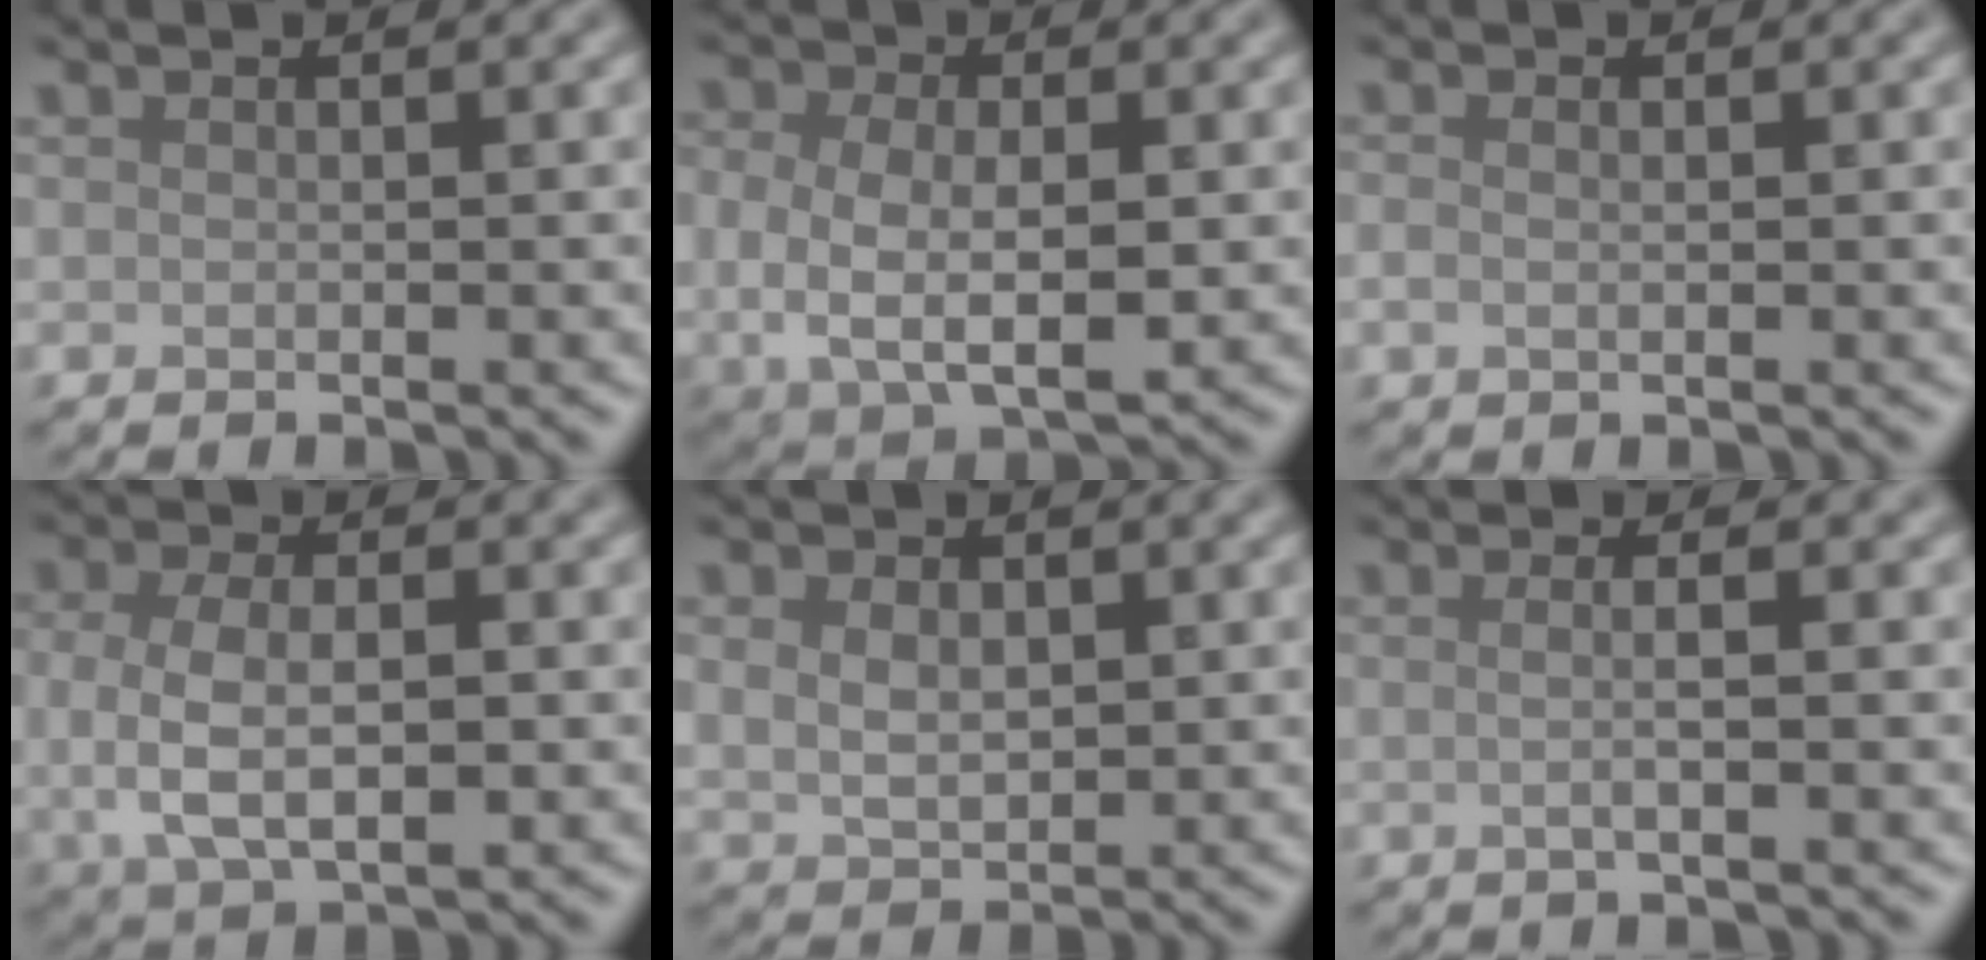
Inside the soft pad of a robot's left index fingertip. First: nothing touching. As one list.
[{"total": 6.4, "force": [-0.4, 4.1, 4.8], "torque": [-0.103, -0.014, -0.002]}, {"total": 1.0, "force": [-0.1, 0.6, 0.8], "torque": [-0.020, -0.003, -0.002]}, {"total": 5.5, "force": [-0.3, 2.9, 4.7], "torque": [-0.102, -0.008, -0.006]}, {"total": 2.7, "force": [0.6, 1.9, 1.8], "torque": [-0.040, -0.002, 0.015]}, {"total": 2.5, "force": [0.2, 1.0, 2.2], "torque": [-0.017, -0.003, -0.020]}]